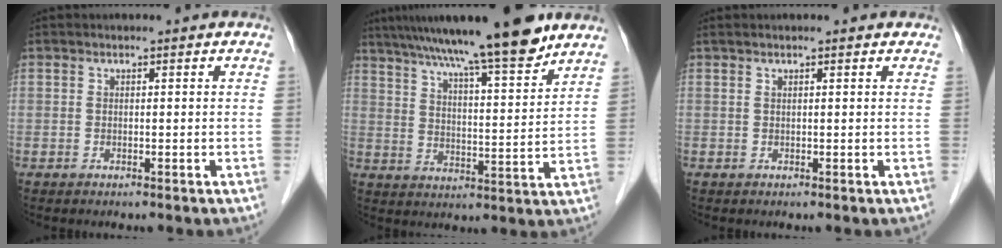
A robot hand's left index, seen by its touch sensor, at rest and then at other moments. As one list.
[{"total": 17.0, "force": [13.7, 0.5, 10.0], "torque": [-0.155, 0.014, 0.212]}, {"total": 1.7, "force": [1.4, 0.1, 1.0], "torque": [-0.018, 0.023, 0.019]}]